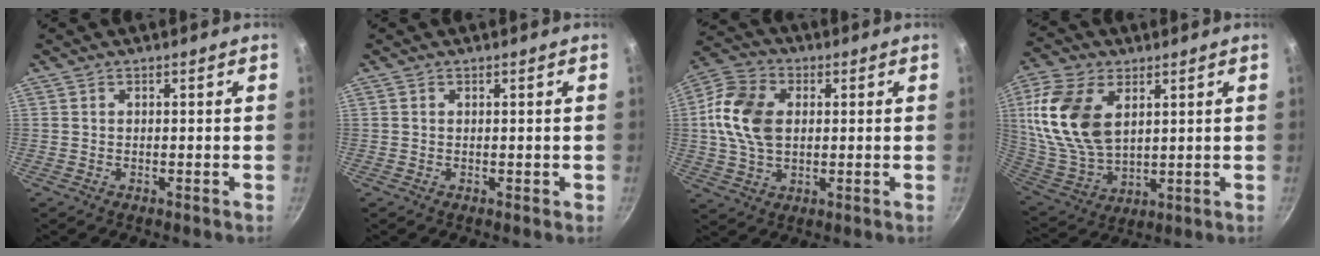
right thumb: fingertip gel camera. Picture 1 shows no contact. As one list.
[{"total": 0.5, "force": [0.0, 0.4, 0.4], "torque": [0.000, 0.002, 0.000]}, {"total": 12.0, "force": [1.7, 7.7, 9.0], "torque": [-0.165, 0.009, 0.024]}, {"total": 17.9, "force": [5.3, 10.9, 13.2], "torque": [-0.252, -0.019, 0.113]}]